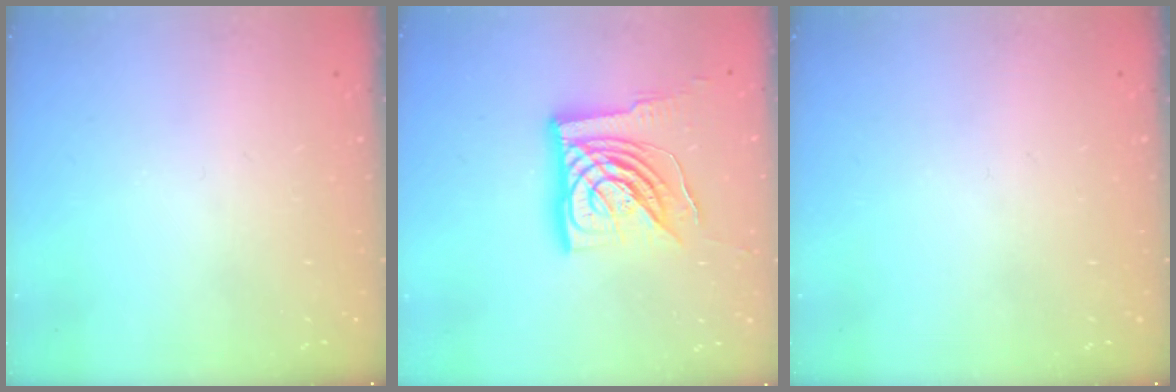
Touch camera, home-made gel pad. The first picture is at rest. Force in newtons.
{"total": 20.3, "press": 20.1, "slide": 2.6}
{"total": 0.0}